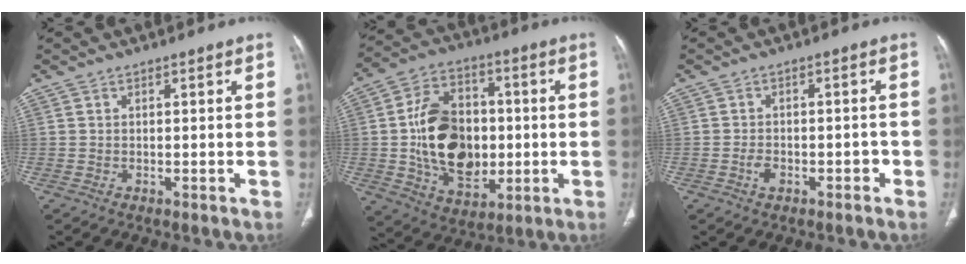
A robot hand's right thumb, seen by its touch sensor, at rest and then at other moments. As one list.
[{"total": 19.0, "force": [-0.7, 13.3, 13.5], "torque": [-0.196, 0.008, -0.001]}, {"total": 3.3, "force": [-1.7, 1.9, 2.1], "torque": [-0.024, 0.015, -0.023]}]